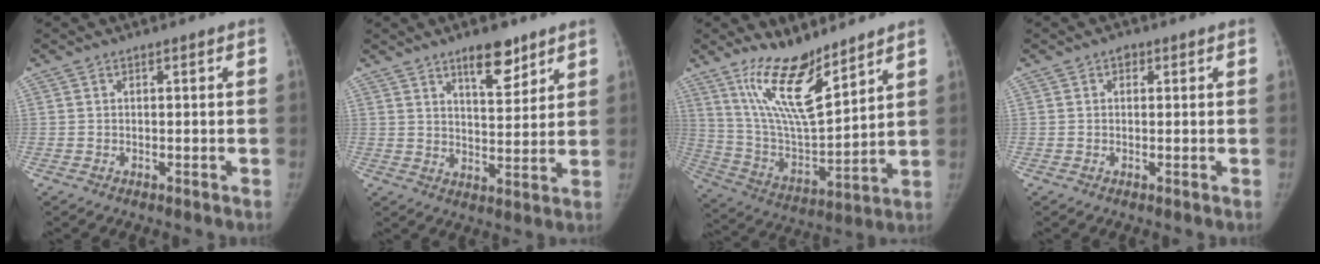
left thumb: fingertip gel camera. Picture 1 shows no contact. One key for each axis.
{"total": 8.4, "fx": 5.8, "fy": 3.2, "fz": 5.2, "tx": -0.055, "ty": -0.040, "tz": 0.092}
{"total": 16.1, "fx": 11.3, "fy": 4.5, "fz": 10.5, "tx": -0.166, "ty": -0.077, "tz": 0.225}
{"total": 1.3, "fx": 0.5, "fy": 1.0, "fz": 0.6, "tx": 0.002, "ty": 0.001, "tz": 0.003}